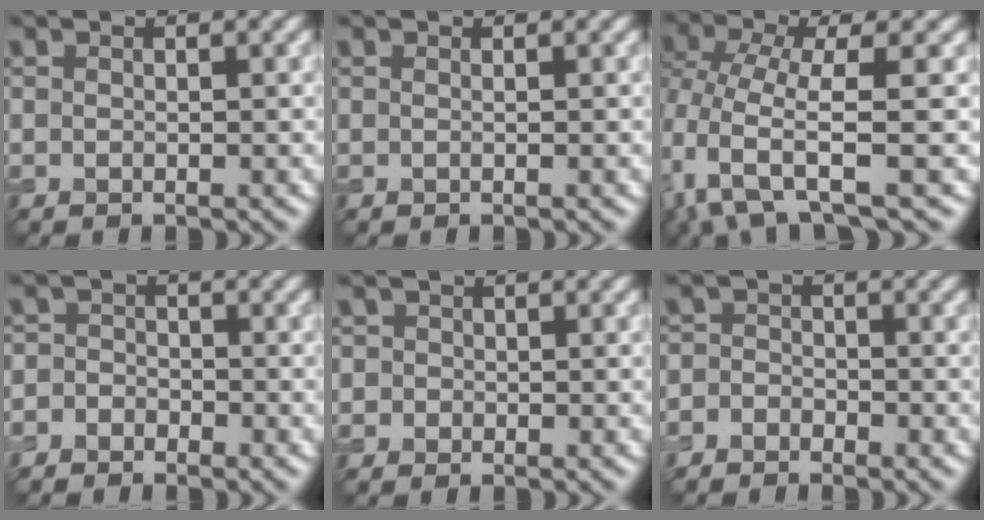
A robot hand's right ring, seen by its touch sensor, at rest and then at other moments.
{"total": 0.0}
{"total": 6.7, "force": [-2.6, 2.3, 5.8], "torque": [-0.119, -0.003, -0.055]}
{"total": 2.5, "force": [-1.7, 1.9, 0.2], "torque": [0.023, 0.008, -0.045]}
{"total": 1.8, "force": [0.3, 1.7, 0.4], "torque": [0.018, 0.010, -0.020]}
{"total": 2.2, "force": [-1.6, 1.5, 0.3], "torque": [0.014, 0.007, -0.041]}